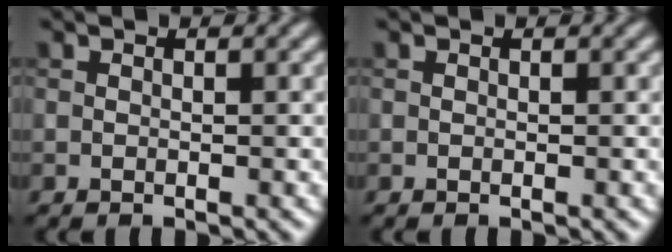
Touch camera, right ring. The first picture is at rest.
{"total": 0.0}